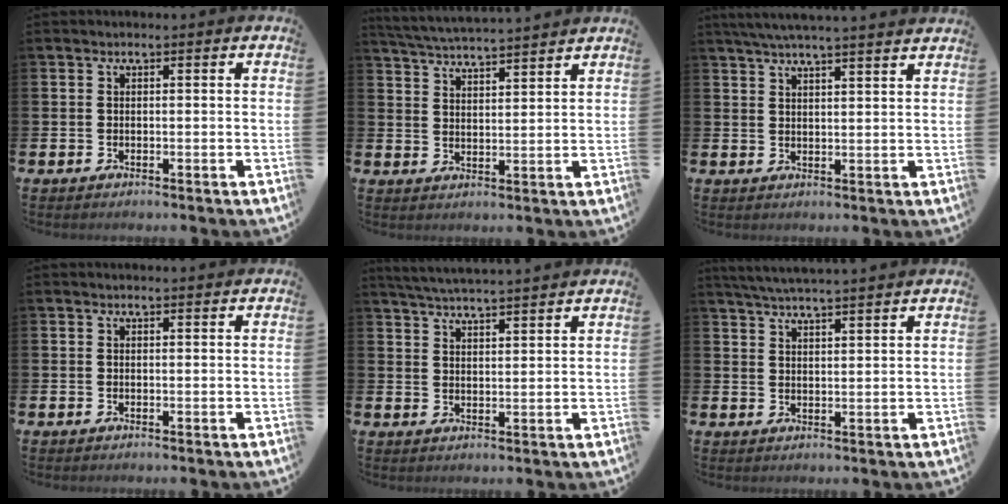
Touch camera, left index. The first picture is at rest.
{"total": 4.8, "force": [4.8, -0.3, 0.4], "torque": [-0.029, -0.031, 0.085]}
{"total": 4.7, "force": [4.4, -0.7, 1.4], "torque": [-0.035, -0.015, 0.079]}
{"total": 0.7, "force": [0.7, 0.0, 0.1], "torque": [0.007, -0.004, 0.011]}
{"total": 4.8, "force": [4.7, -0.4, 0.7], "torque": [-0.031, -0.026, 0.085]}
{"total": 4.5, "force": [4.4, -0.5, 0.8], "torque": [-0.032, -0.020, 0.080]}